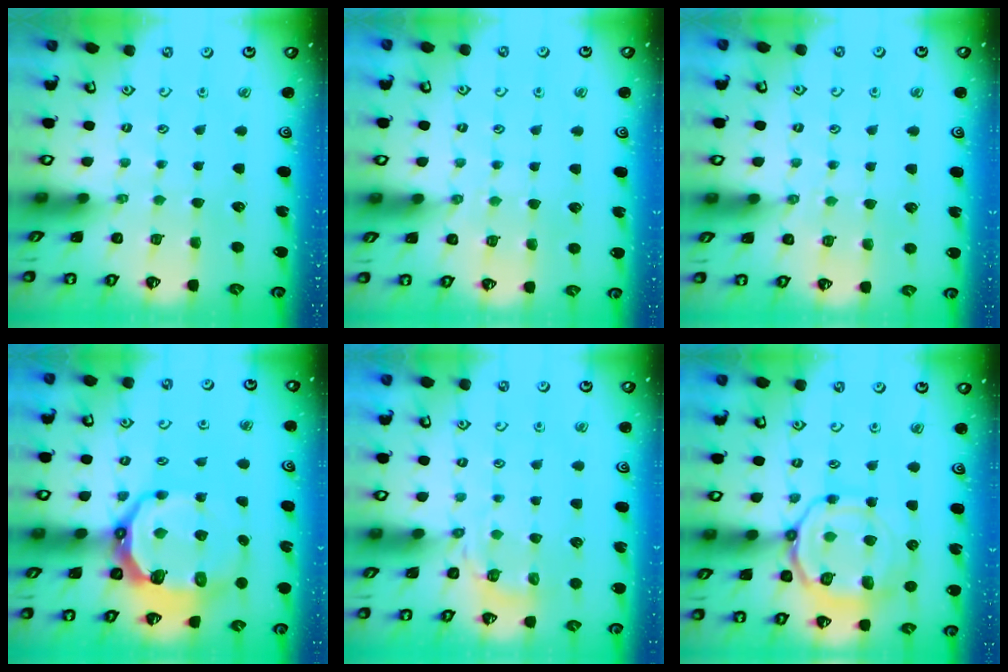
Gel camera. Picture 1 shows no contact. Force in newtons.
{"total": 2.8, "press": 2.8, "slide": 0.3}
{"total": 2.8, "press": 2.8, "slide": 0.3}
{"total": 12.8, "press": 11.8, "slide": 4.8}
{"total": 3.7, "press": 3.2, "slide": 1.8}
{"total": 14.7, "press": 14.6, "slide": 1.7}